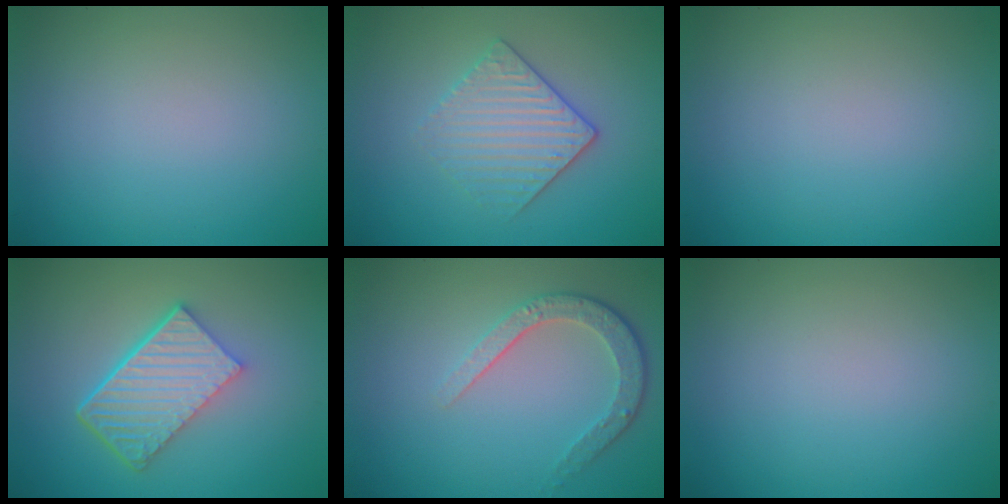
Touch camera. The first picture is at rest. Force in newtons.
{"total": 3.4, "press": 3.2, "slide": 1.3}
{"total": 0.0}
{"total": 6.2, "press": 4.2, "slide": 4.6}
{"total": 3.5, "press": 2.8, "slide": 2.0}
{"total": 0.0}